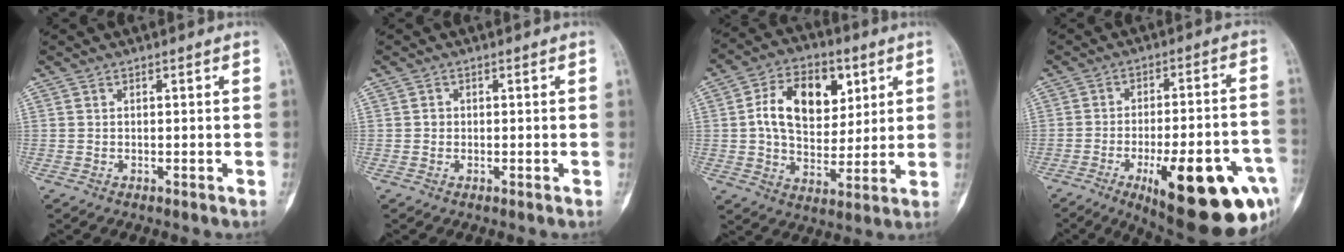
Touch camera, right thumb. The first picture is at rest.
{"total": 1.0, "force": [0.0, 0.9, 0.3], "torque": [0.000, 0.003, -0.001]}
{"total": 15.6, "force": [4.2, 10.4, 10.9], "torque": [-0.143, -0.004, 0.070]}
{"total": 24.4, "force": [-10.1, 7.7, 20.8], "torque": [-0.234, 0.028, -0.130]}